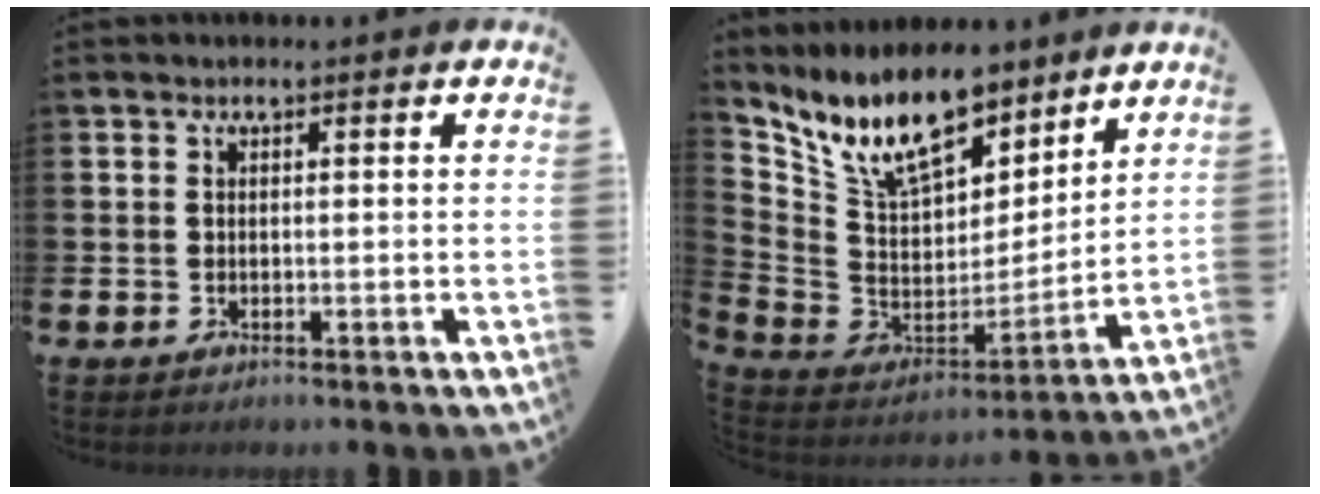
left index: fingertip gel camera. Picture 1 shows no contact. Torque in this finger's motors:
{"motor_torque": [1.25, -0.89, 1.05, 0.21]}